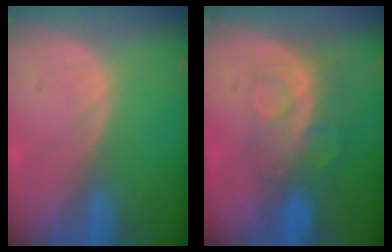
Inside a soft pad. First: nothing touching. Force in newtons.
{"total": 8.4, "press": 7.0, "slide": 4.5}